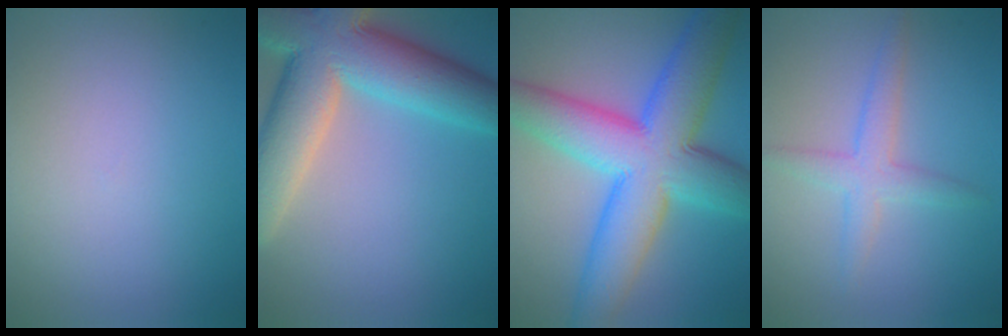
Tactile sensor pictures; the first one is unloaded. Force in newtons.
{"total": 12.4, "press": 12.3, "slide": 0.7}
{"total": 11.8, "press": 11.8, "slide": 0.1}
{"total": 2.7, "press": 2.7, "slide": 0.1}